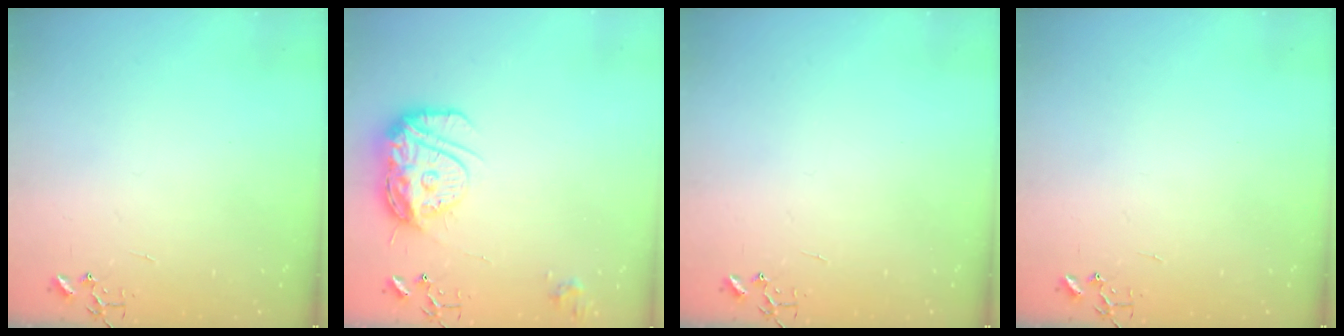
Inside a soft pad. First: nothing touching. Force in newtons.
{"total": 15.4, "press": 15.3, "slide": 1.4}
{"total": 0.0}
{"total": 0.0}